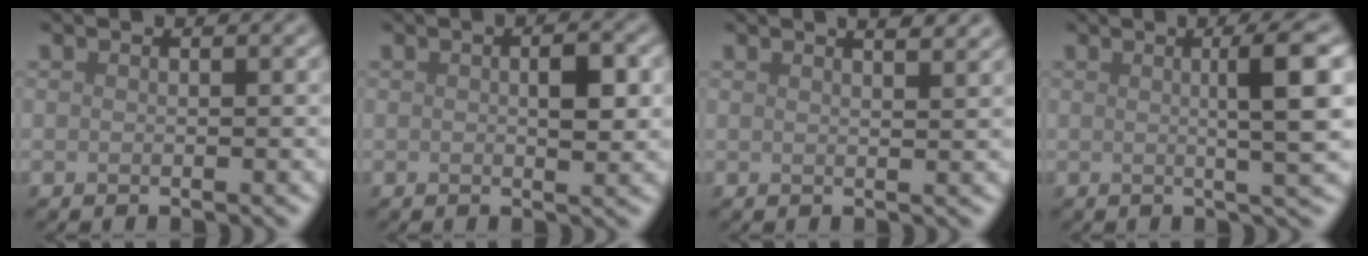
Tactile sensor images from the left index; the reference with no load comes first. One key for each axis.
{"total": 2.7, "fx": 0.3, "fy": 0.8, "fz": 2.5, "tx": -0.039, "ty": 0.001, "tz": 0.004}
{"total": 2.7, "fx": 2.1, "fy": 0.9, "fz": 1.5, "tx": -0.001, "ty": 0.013, "tz": 0.006}
{"total": 5.3, "fx": 0.8, "fy": 0.8, "fz": 5.2, "tx": -0.074, "ty": 0.008, "tz": 0.010}